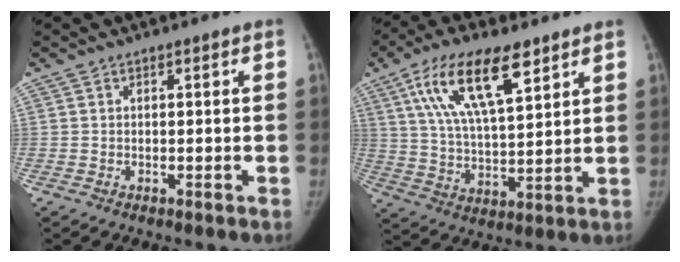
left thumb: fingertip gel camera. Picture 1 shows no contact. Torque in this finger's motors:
{"motor_torque": [0.48, 0.15, 1.74, -1.04, 0.17]}